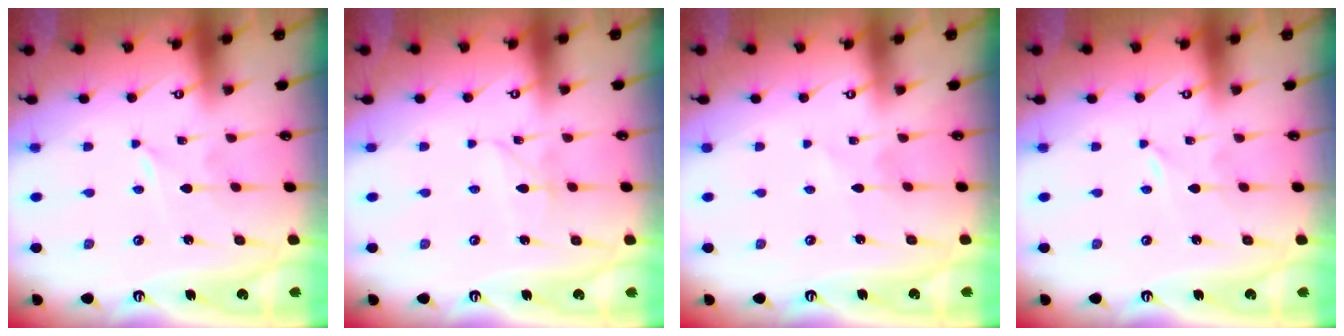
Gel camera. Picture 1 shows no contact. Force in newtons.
{"total": 2.8, "press": 2.8, "slide": 0.2}
{"total": 2.9, "press": 2.8, "slide": 0.4}
{"total": 0.0}